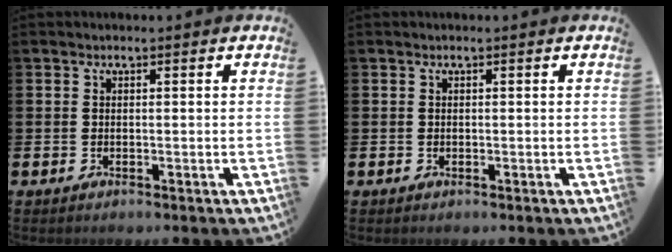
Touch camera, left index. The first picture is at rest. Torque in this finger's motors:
{"motor_torque": [-0.10, 0.04, -0.03, -0.01]}